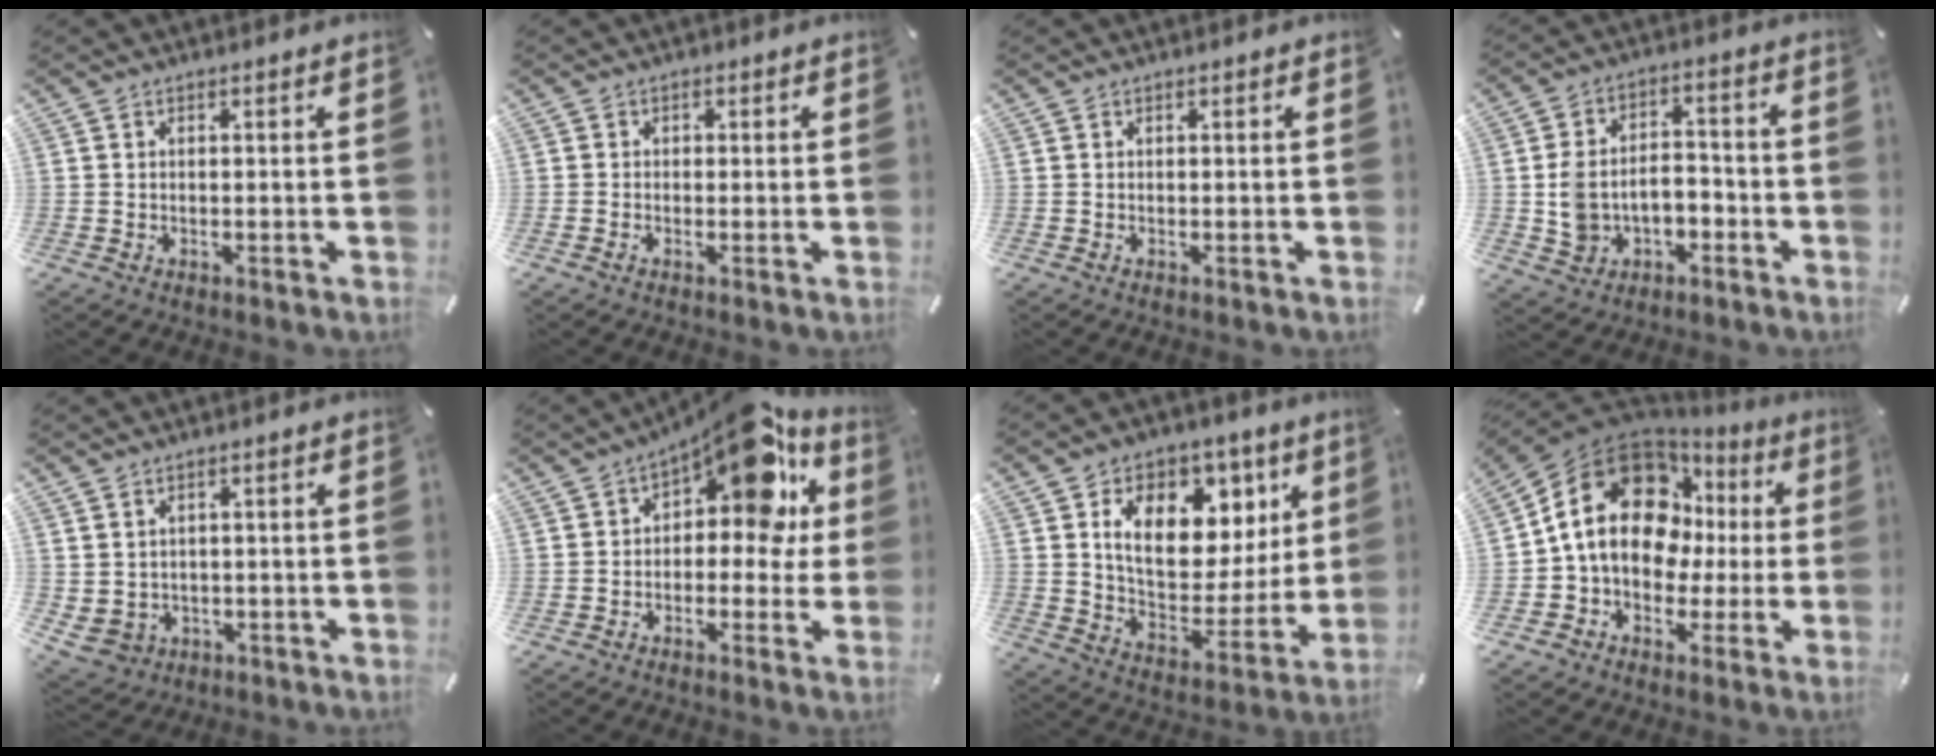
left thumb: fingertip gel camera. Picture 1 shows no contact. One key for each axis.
{"total": 1.3, "fx": -0.4, "fy": 1.0, "fz": 0.7, "tx": -0.013, "ty": 0.004, "tz": -0.008}
{"total": 0.0}
{"total": 8.6, "fx": -2.2, "fy": 7.0, "fz": 4.4, "tx": -0.085, "ty": 0.022, "tz": -0.036}
{"total": 3.4, "fx": 0.8, "fy": 3.3, "fz": 0.5, "tx": -0.029, "ty": -0.005, "tz": 0.012}
{"total": 15.6, "fx": 8.2, "fy": 7.3, "fz": 11.1, "tx": -0.150, "ty": -0.062, "tz": 0.136}
{"total": 16.9, "fx": 7.5, "fy": 11.4, "fz": 9.9, "tx": -0.153, "ty": -0.035, "tz": 0.135}
{"total": 18.6, "fx": 3.8, "fy": 14.4, "fz": 11.1, "tx": -0.217, "ty": -0.013, "tz": 0.069}